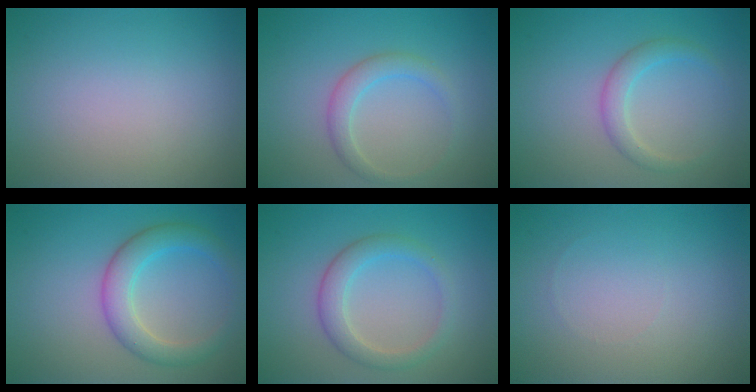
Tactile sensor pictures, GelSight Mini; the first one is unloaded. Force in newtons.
{"total": 2.1, "press": 2.1, "slide": 0.1}
{"total": 2.1, "press": 2.1, "slide": 0.1}
{"total": 3.9, "press": 3.9, "slide": 0.0}
{"total": 2.8, "press": 2.8, "slide": 0.2}
{"total": 0.0}